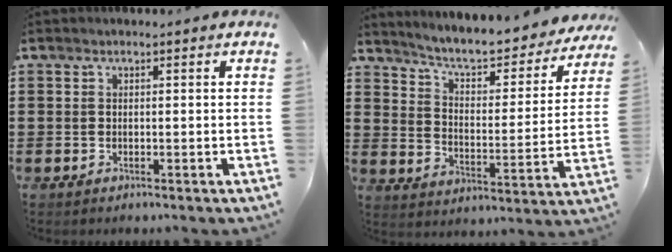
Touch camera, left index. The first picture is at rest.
{"total": 6.1, "force": [5.4, 1.1, 2.6], "torque": [-0.065, -0.038, 0.085]}